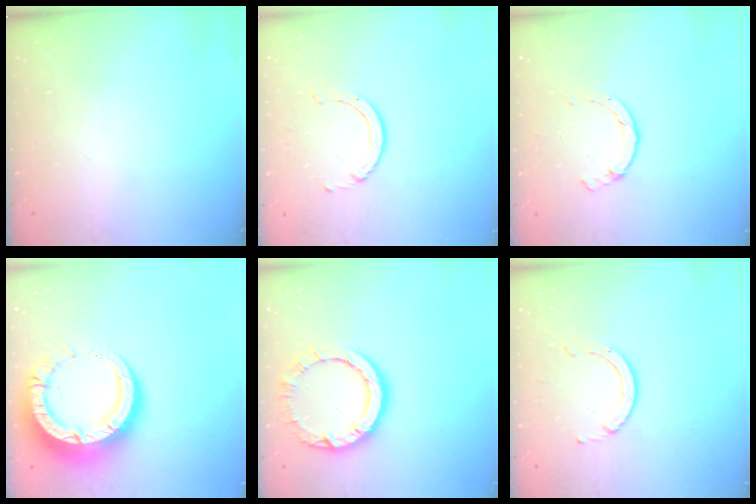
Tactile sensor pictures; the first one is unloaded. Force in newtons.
{"total": 2.3, "press": 2.3, "slide": 0.3}
{"total": 2.6, "press": 2.6, "slide": 0.4}
{"total": 16.8, "press": 16.7, "slide": 1.7}
{"total": 10.2, "press": 10.2, "slide": 0.9}
{"total": 2.3, "press": 2.3, "slide": 0.3}